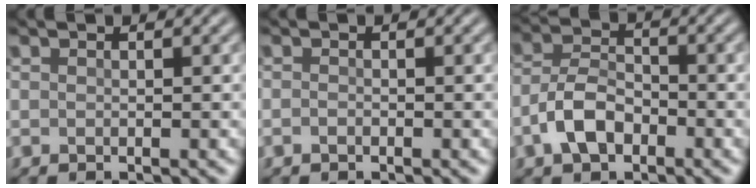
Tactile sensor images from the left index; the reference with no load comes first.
{"total": 0.5, "force": [-0.3, 0.3, 0.3], "torque": [-0.006, -0.002, -0.007]}
{"total": 4.5, "force": [-2.2, 2.7, 2.9], "torque": [-0.057, 0.006, -0.050]}